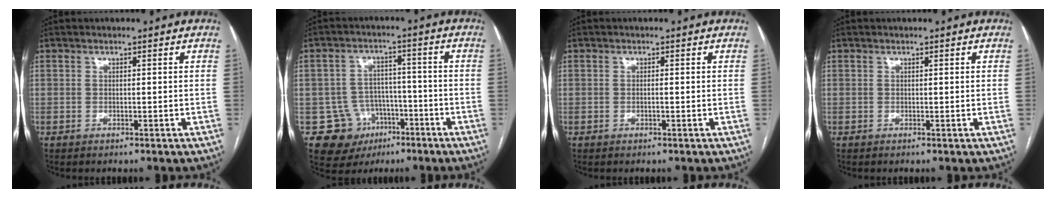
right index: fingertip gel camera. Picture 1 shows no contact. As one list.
[{"total": 9.2, "force": [-4.0, 8.2, 1.3], "torque": [-0.018, 0.027, -0.049]}, {"total": 0.6, "force": [-0.1, 0.0, 0.5], "torque": [-0.013, 0.000, -0.002]}, {"total": 0.0}]